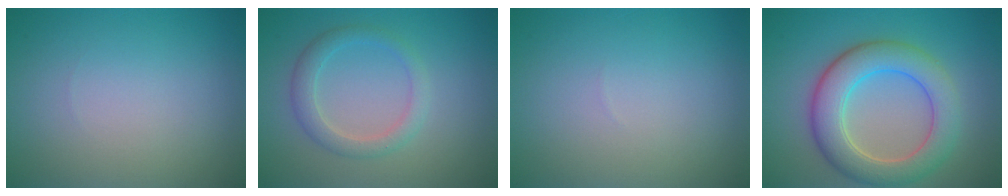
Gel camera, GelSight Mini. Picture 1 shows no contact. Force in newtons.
{"total": 2.5, "press": 2.5, "slide": 0.1}
{"total": 0.0}
{"total": 6.8, "press": 6.8, "slide": 0.5}